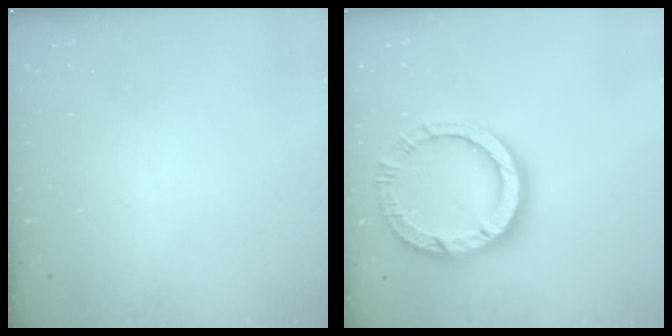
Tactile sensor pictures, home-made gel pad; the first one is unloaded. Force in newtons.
{"total": 15.0, "press": 14.9, "slide": 1.9}